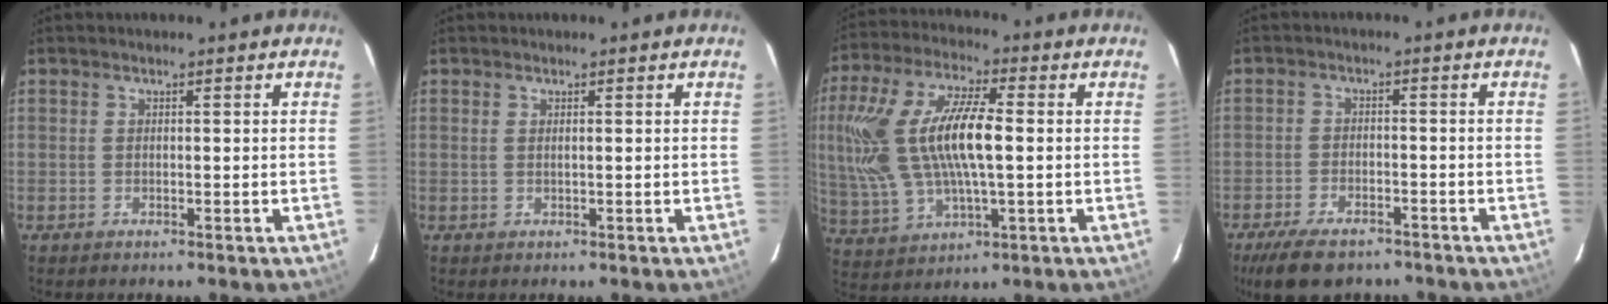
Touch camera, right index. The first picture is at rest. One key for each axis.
{"total": 0.6, "fx": 0.3, "fy": -0.2, "fz": 0.5, "tx": -0.010, "ty": 0.002, "tz": 0.006}
{"total": 20.8, "fx": 2.1, "fy": 8.9, "fz": 18.7, "tx": -0.389, "ty": 0.009, "tz": 0.050}
{"total": 10.7, "fx": -8.1, "fy": 4.6, "fz": 5.4, "tx": -0.127, "ty": -0.014, "tz": -0.130}